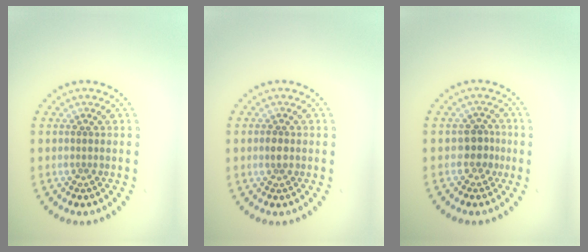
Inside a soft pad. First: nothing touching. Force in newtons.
{"total": 1.1, "press": 1.1, "slide": 0.1}
{"total": 2.0, "press": 1.6, "slide": 1.2}